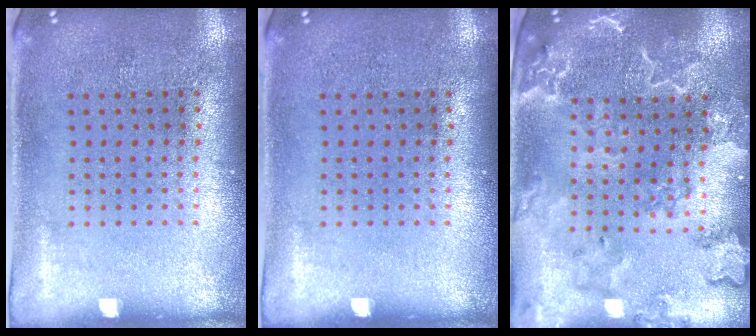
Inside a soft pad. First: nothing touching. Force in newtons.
{"total": 0.0}
{"total": 2.8, "press": 2.6, "slide": 1.0}